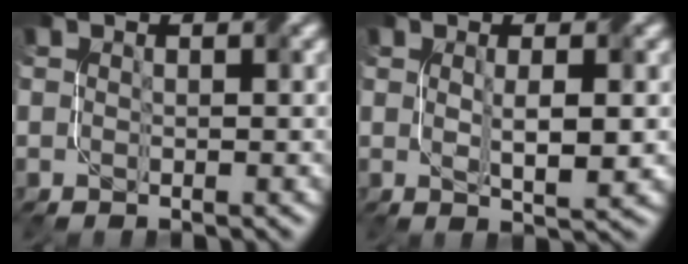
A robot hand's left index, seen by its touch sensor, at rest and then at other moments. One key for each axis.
{"total": 3.1, "fx": 0.2, "fy": 0.6, "fz": 3.1, "tx": -0.055, "ty": -0.003, "tz": 0.008}